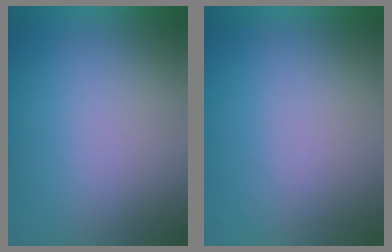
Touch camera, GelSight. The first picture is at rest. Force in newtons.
{"total": 6.0}